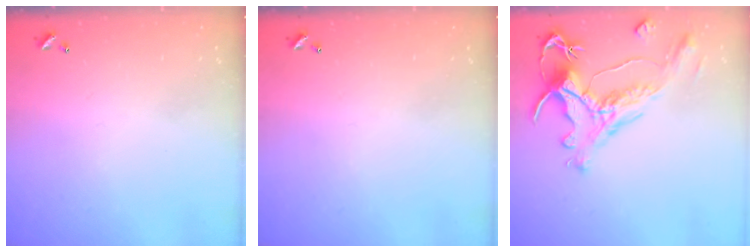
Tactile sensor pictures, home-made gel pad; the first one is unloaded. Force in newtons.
{"total": 0.0}
{"total": 1.8, "press": 1.2, "slide": 1.3}